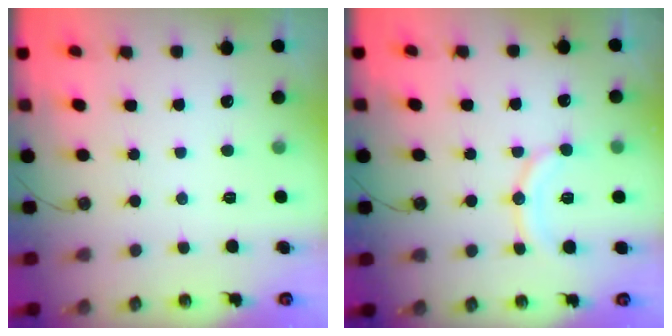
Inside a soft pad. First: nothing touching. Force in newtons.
{"total": 11.3, "press": 11.0, "slide": 2.3}